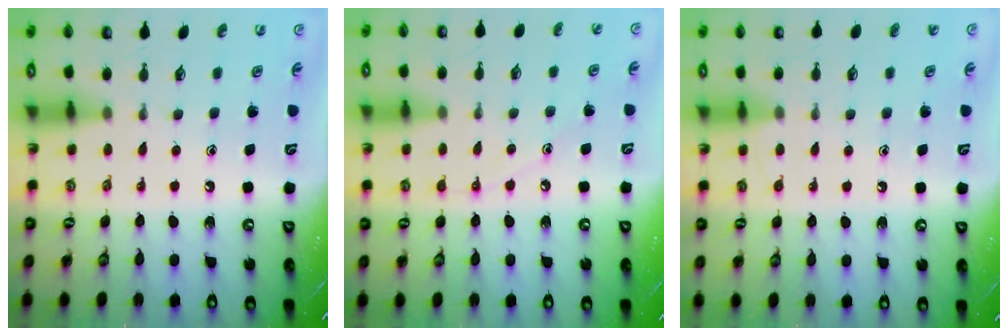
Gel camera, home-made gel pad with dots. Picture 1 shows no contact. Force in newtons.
{"total": 5.3, "press": 5.3, "slide": 0.6}
{"total": 2.4, "press": 2.4, "slide": 0.3}